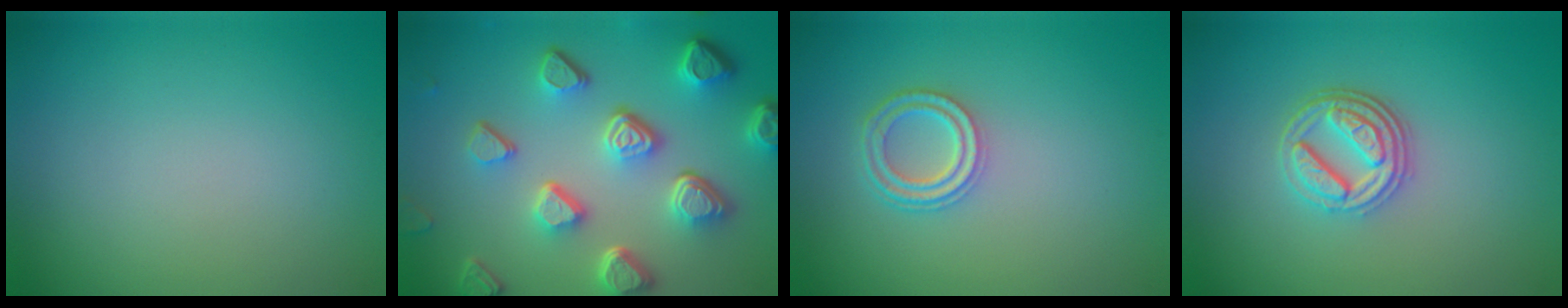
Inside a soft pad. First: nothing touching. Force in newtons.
{"total": 7.6, "press": 5.6, "slide": 5.2}
{"total": 3.2, "press": 2.5, "slide": 2.1}
{"total": 4.0, "press": 3.3, "slide": 2.3}